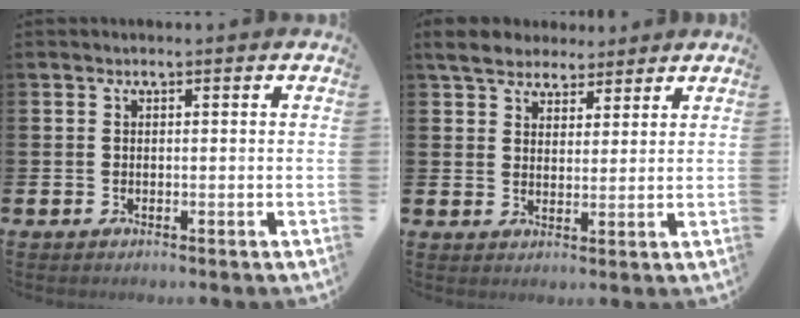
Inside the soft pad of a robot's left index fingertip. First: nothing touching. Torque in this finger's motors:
{"motor_torque": [2.14, 0.00, 0.70, 0.21]}